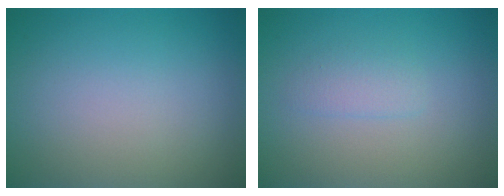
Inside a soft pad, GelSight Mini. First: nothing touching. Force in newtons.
{"total": 1.3, "press": 1.3, "slide": 0.1}